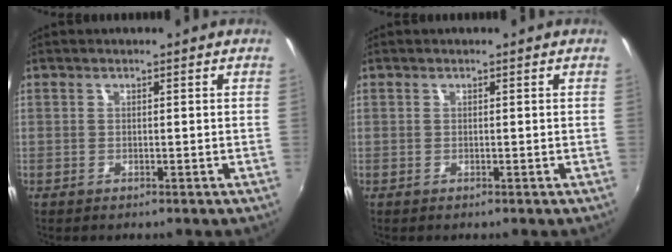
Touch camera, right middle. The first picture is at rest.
{"total": 0.0}